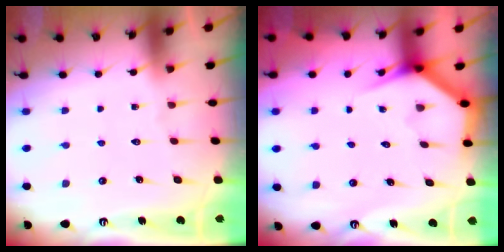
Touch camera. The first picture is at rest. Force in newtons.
{"total": 3.6, "press": 3.6, "slide": 0.3}